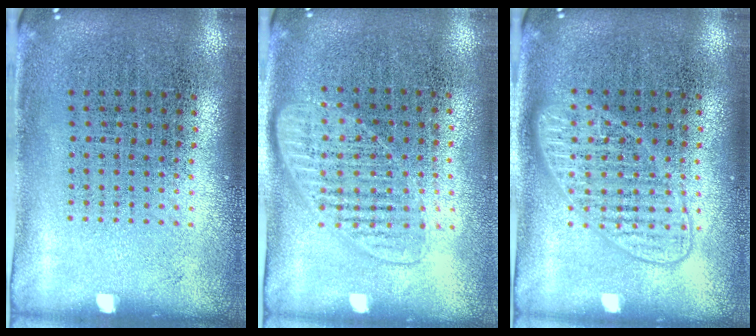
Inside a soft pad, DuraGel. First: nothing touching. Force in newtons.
{"total": 1.4, "press": 1.3, "slide": 0.6}
{"total": 2.7, "press": 2.7, "slide": 0.4}